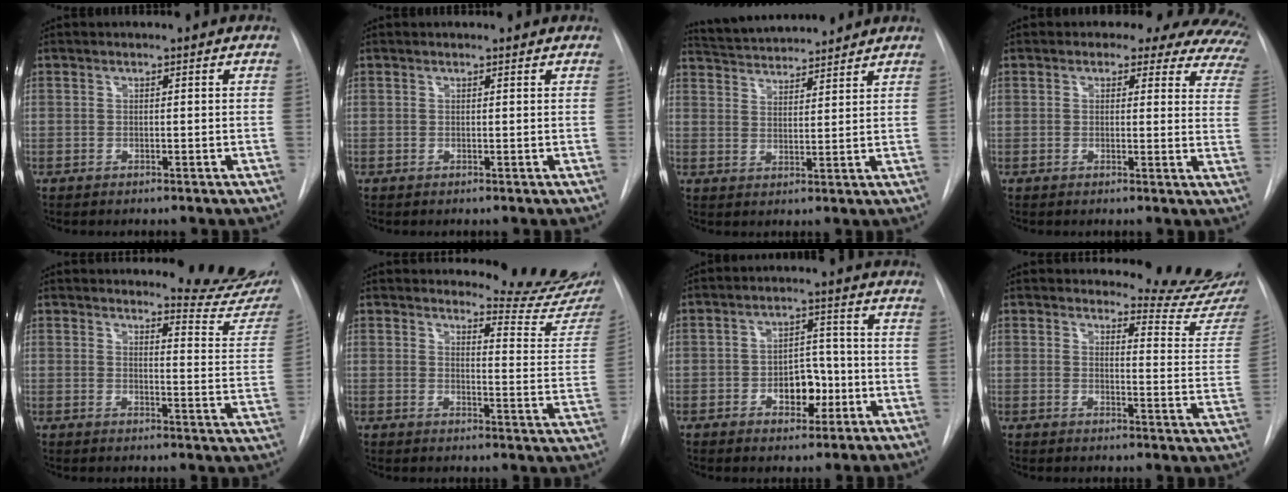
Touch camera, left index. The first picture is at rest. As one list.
[{"total": 1.4, "force": [1.3, 0.3, 0.3], "torque": [-0.011, 0.008, 0.012]}, {"total": 11.6, "force": [11.1, 1.4, 3.2], "torque": [-0.060, 0.022, 0.174]}, {"total": 15.3, "force": [12.4, 6.2, 6.5], "torque": [-0.064, -0.021, 0.107]}, {"total": 12.7, "force": [12.1, 1.6, 3.5], "torque": [-0.024, -0.083, 0.118]}, {"total": 14.2, "force": [13.6, 1.1, 3.8], "torque": [-0.033, -0.104, 0.140]}, {"total": 6.1, "force": [-2.0, 3.7, 4.5], "torque": [-0.062, 0.015, -0.027]}, {"total": 13.8, "force": [13.4, 1.2, 3.1], "torque": [-0.017, -0.110, 0.132]}]